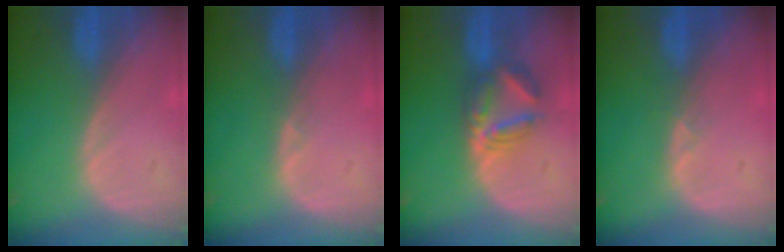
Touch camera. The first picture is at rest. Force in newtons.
{"total": 0.6, "press": 0.5, "slide": 0.3}
{"total": 5.8, "press": 5.6, "slide": 1.2}
{"total": 0.7, "press": 0.6, "slide": 0.3}